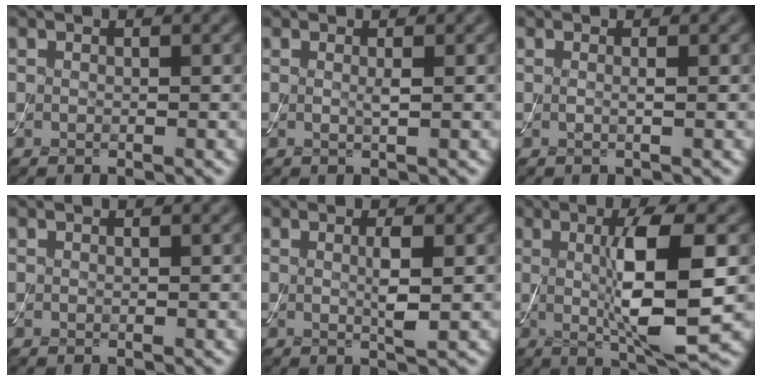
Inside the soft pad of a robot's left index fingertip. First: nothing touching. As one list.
[{"total": 0.7, "force": [0.1, 0.0, 0.6], "torque": [-0.014, -0.001, 0.001]}, {"total": 0.7, "force": [0.0, 0.2, 0.7], "torque": [-0.012, 0.000, -0.003]}, {"total": 0.0}, {"total": 2.1, "force": [0.2, 0.3, 2.1], "torque": [-0.040, -0.002, 0.002]}, {"total": 8.1, "force": [0.2, 1.6, 7.9], "torque": [-0.128, -0.010, 0.008]}]